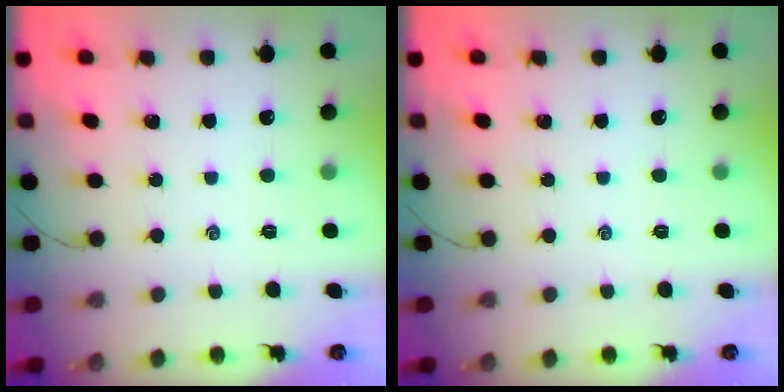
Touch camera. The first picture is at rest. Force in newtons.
{"total": 0.0}